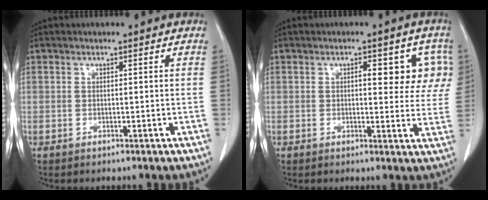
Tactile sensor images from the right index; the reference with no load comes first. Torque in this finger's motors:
{"motor_torque": [0.19, 0.16, 0.17, 0.03]}